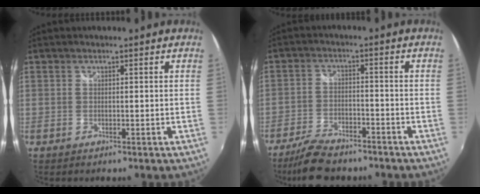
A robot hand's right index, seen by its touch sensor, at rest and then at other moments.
{"total": 9.6, "force": [-7.9, 3.3, 4.3], "torque": [-0.112, -0.015, -0.139]}